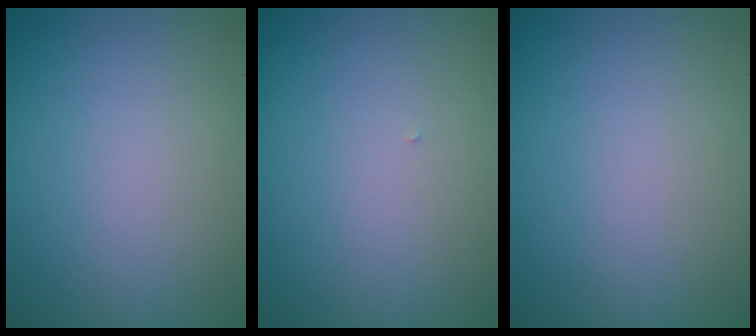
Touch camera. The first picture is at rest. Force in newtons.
{"total": 0.0}
{"total": 0.0}